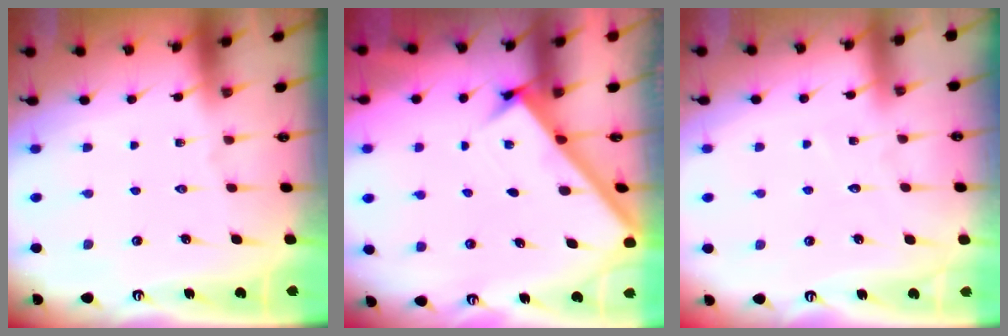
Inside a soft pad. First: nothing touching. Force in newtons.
{"total": 2.6, "press": 2.6, "slide": 0.3}
{"total": 3.0, "press": 2.9, "slide": 0.4}